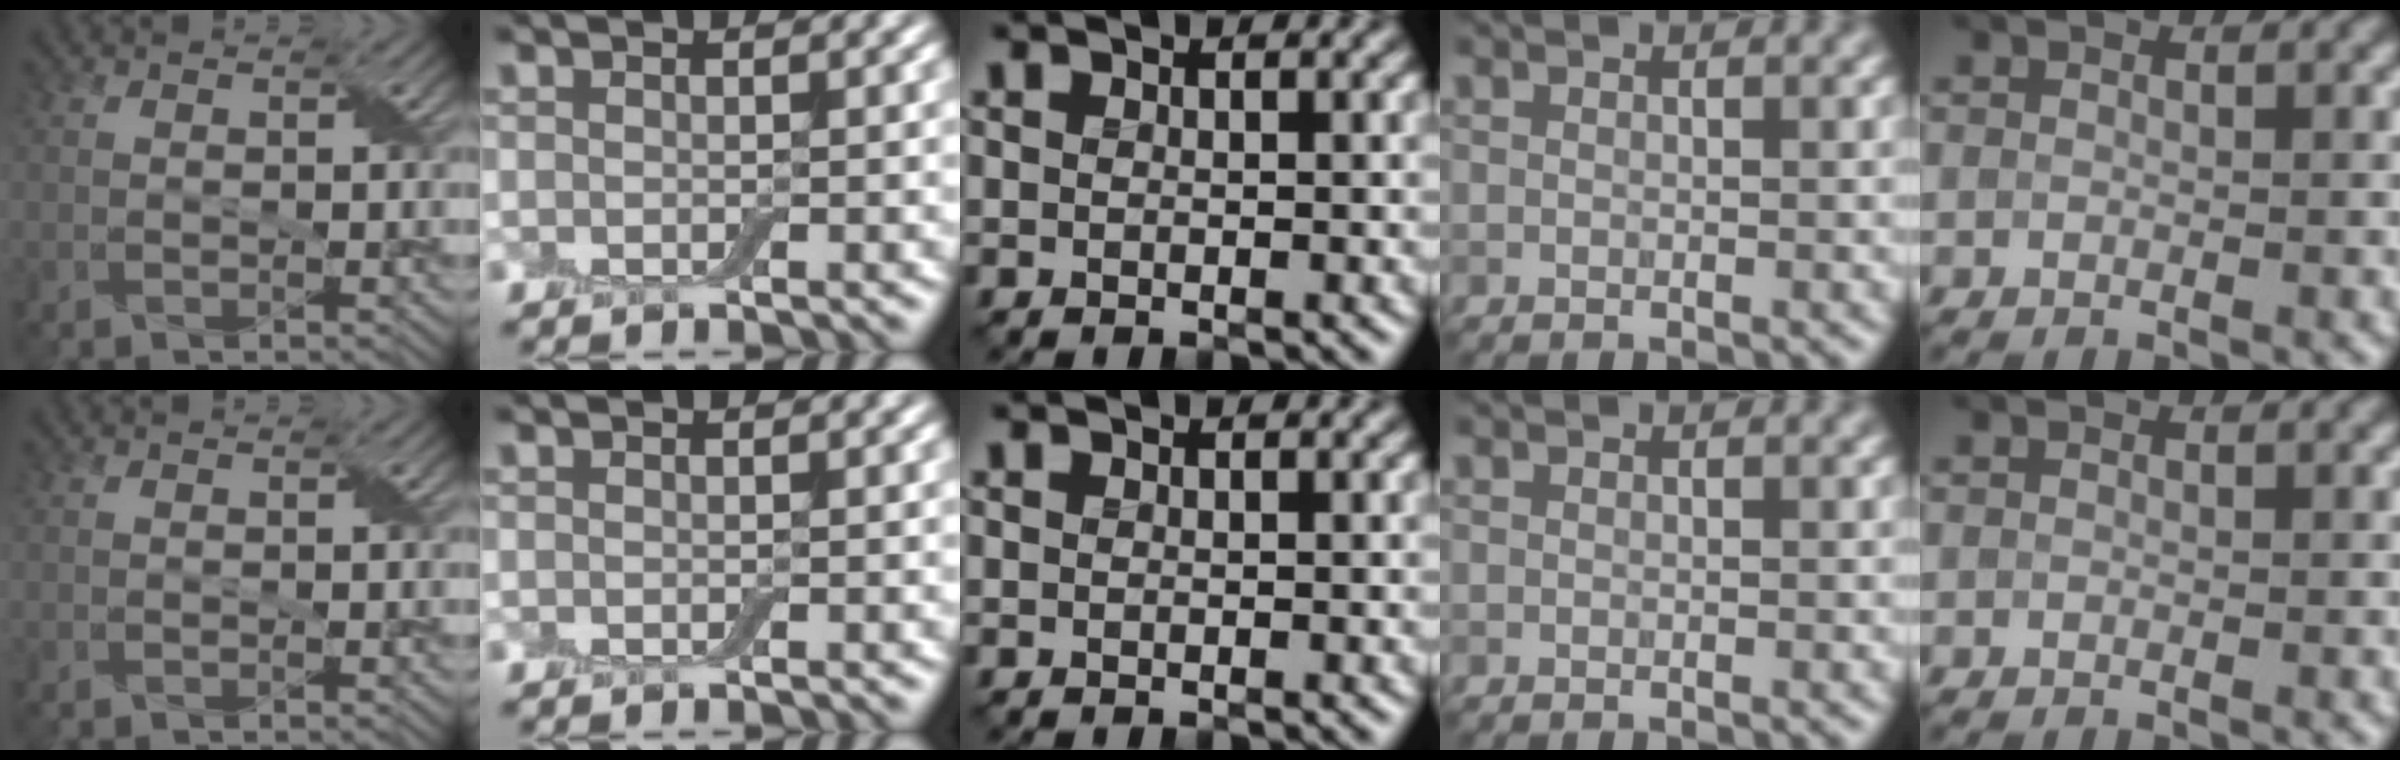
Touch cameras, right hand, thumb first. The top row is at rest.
{}